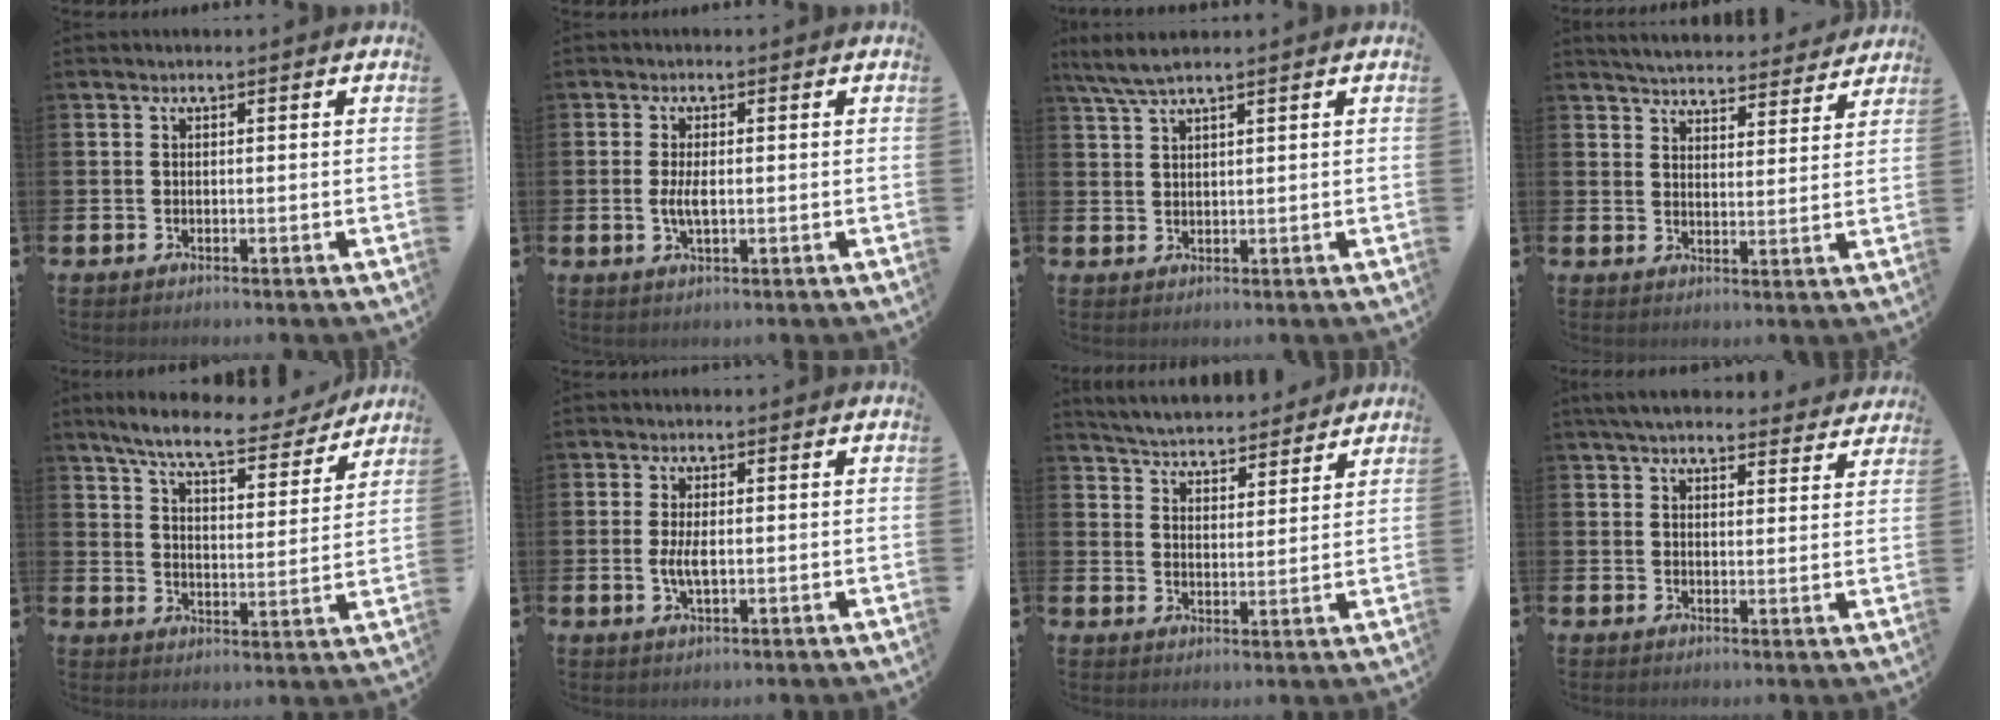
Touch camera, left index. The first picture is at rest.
{"total": 2.7, "force": [-0.1, 1.1, 2.5], "torque": [-0.045, 0.001, -0.004]}
{"total": 3.9, "force": [3.2, 0.2, 2.3], "torque": [-0.057, -0.001, 0.059]}
{"total": 5.1, "force": [5.1, 0.7, 0.2], "torque": [-0.023, -0.037, 0.089]}
{"total": 8.0, "force": [7.2, 1.2, 3.3], "torque": [-0.090, -0.036, 0.123]}
{"total": 3.0, "force": [0.0, 1.2, 2.7], "torque": [-0.050, 0.002, -0.002]}
{"total": 5.1, "force": [5.1, 0.8, 0.1], "torque": [-0.029, -0.034, 0.090]}
{"total": 5.2, "force": [4.9, 1.1, 1.4], "torque": [-0.038, -0.017, 0.091]}